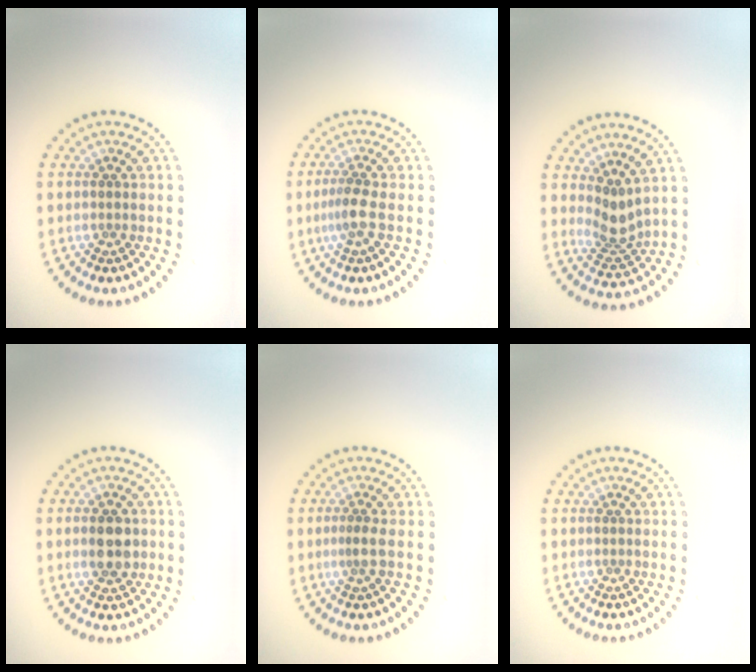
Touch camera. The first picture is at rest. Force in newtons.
{"total": 2.1, "press": 1.6, "slide": 1.3}
{"total": 2.8, "press": 2.1, "slide": 1.9}
{"total": 3.2, "press": 3.2, "slide": 0.2}
{"total": 1.2, "press": 0.7, "slide": 1.0}
{"total": 0.0}